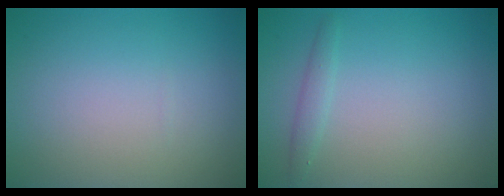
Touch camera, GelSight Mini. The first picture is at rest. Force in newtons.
{"total": 1.1, "press": 1.1, "slide": 0.0}